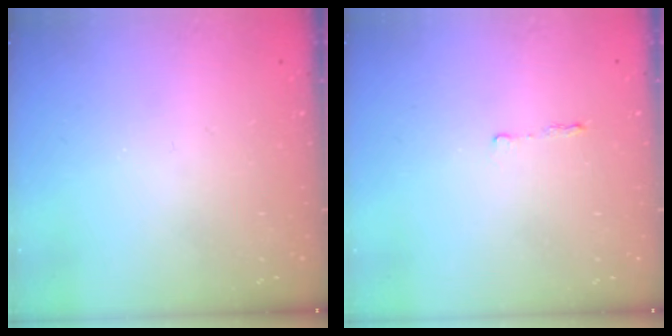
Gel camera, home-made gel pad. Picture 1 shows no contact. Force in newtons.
{"total": 2.6, "press": 2.6, "slide": 0.4}